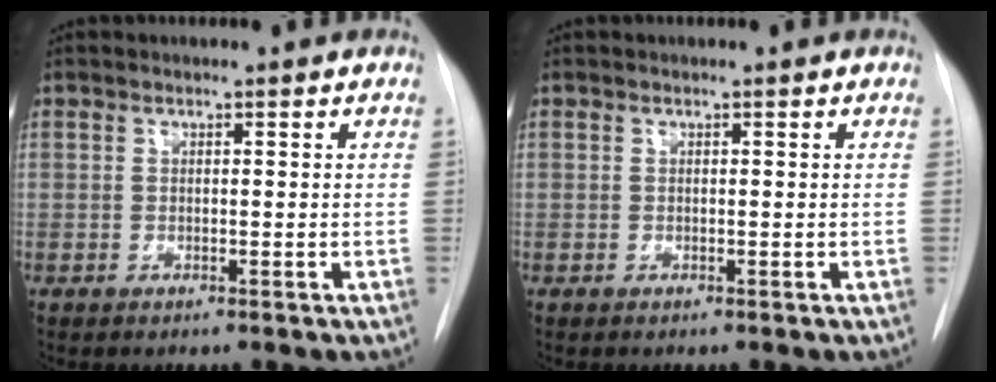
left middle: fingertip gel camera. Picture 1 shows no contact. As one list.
[{"total": 0.0}]